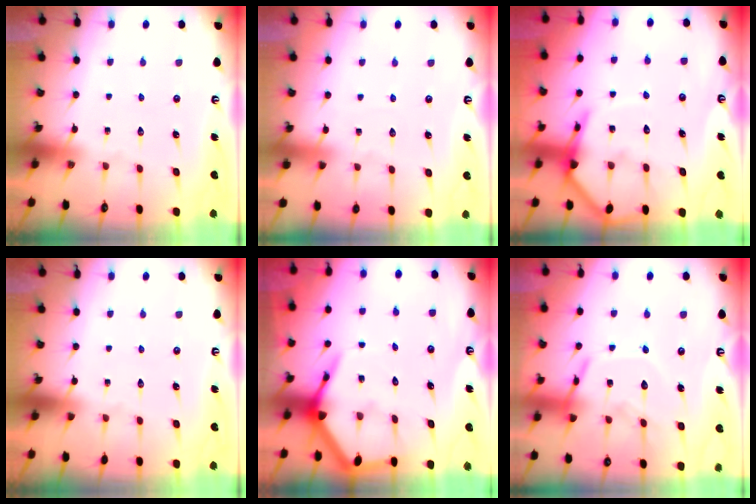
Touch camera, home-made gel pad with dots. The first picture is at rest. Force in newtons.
{"total": 2.1, "press": 2.1, "slide": 0.2}
{"total": 8.8, "press": 8.7, "slide": 1.0}
{"total": 0.0}
{"total": 6.7, "press": 6.7, "slide": 0.8}
{"total": 14.6, "press": 14.5, "slide": 1.2}